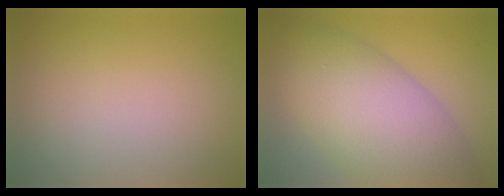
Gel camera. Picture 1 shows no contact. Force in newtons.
{"total": 10.1, "press": 10.1, "slide": 0.2}